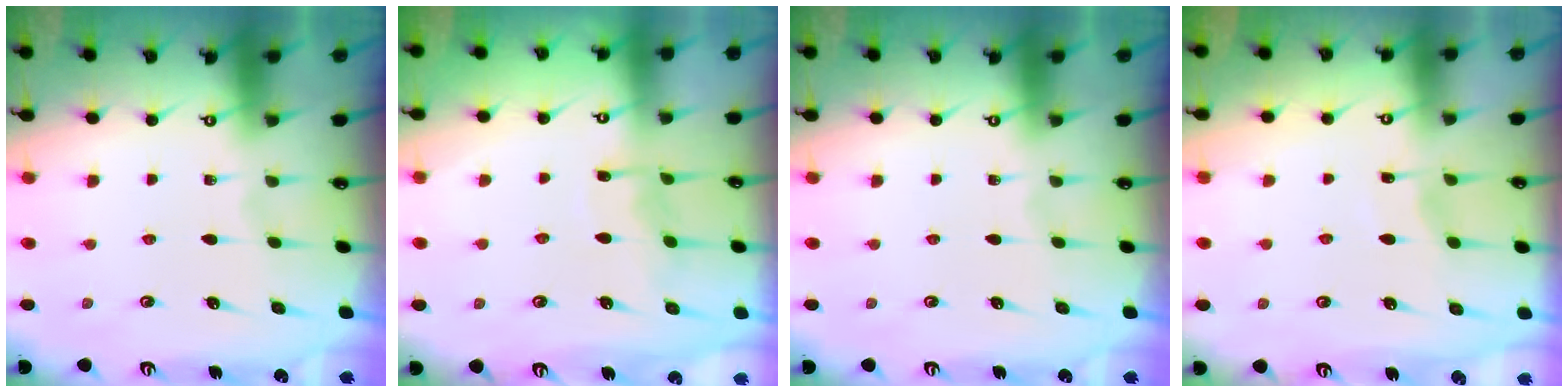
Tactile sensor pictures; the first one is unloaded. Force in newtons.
{"total": 6.1, "press": 6.1, "slide": 0.5}
{"total": 0.0}
{"total": 3.0, "press": 2.9, "slide": 0.4}